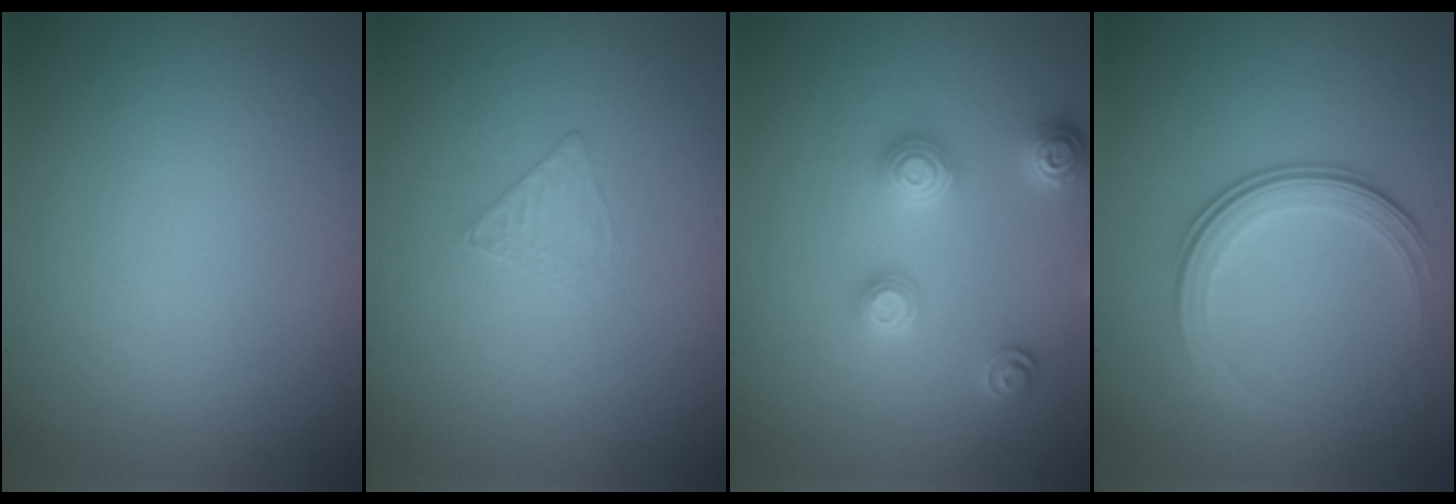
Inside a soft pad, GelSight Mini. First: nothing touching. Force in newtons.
{"total": 1.0, "press": 0.3, "slide": 0.9}
{"total": 3.1, "press": 3.0, "slide": 0.4}
{"total": 3.5, "press": 2.6, "slide": 2.3}